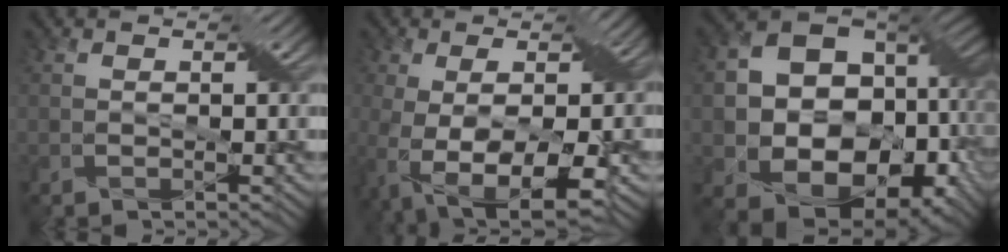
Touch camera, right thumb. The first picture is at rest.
{"total": 12.7, "force": [-4.0, 5.6, 10.6], "torque": [-0.199, -0.036, -0.055]}
{"total": 18.2, "force": [-1.2, 13.7, 12.0], "torque": [-0.188, -0.042, 0.017]}